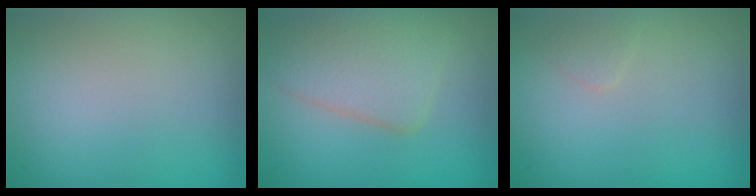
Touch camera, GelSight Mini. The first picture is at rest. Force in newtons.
{"total": 4.6, "press": 4.6, "slide": 0.4}
{"total": 0.7, "press": 0.7, "slide": 0.0}